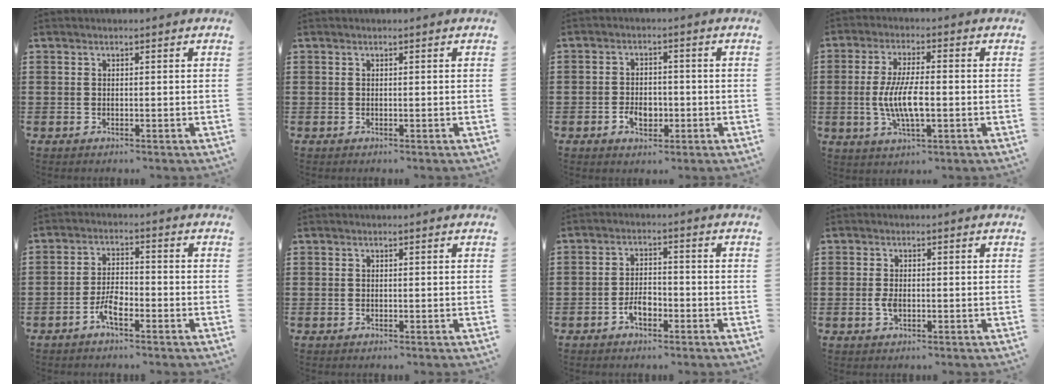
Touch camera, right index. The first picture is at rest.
{"total": 0.0}
{"total": 3.9, "force": [-1.3, 2.6, 2.6], "torque": [-0.041, 0.001, -0.025]}
{"total": 7.6, "force": [-1.3, 2.3, 7.1], "torque": [-0.158, -0.009, -0.032]}
{"total": 4.2, "force": [-2.5, 1.6, 3.0], "torque": [-0.066, 0.002, -0.050]}
{"total": 0.0}
{"total": 3.7, "force": [-2.0, 1.8, 2.6], "torque": [-0.054, 0.002, -0.039]}
{"total": 1.9, "force": [-0.5, 1.2, 1.4], "torque": [-0.036, -0.001, -0.011]}